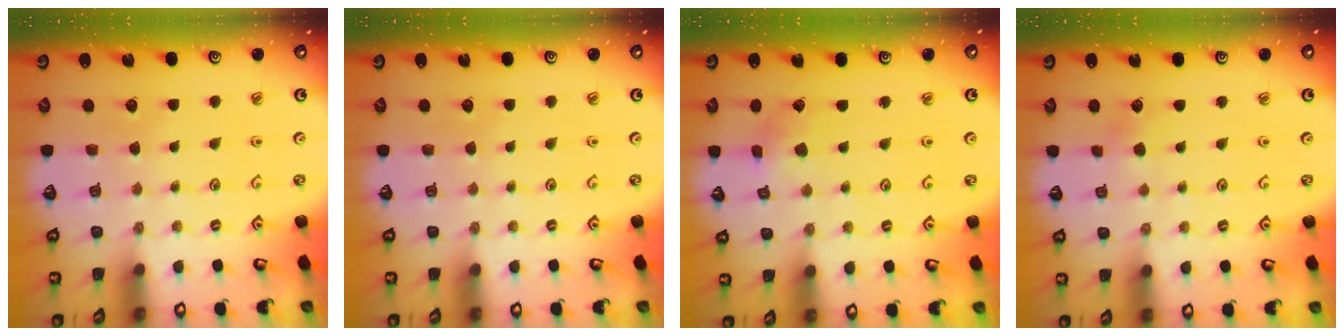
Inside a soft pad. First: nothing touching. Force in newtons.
{"total": 0.0}
{"total": 2.3, "press": 2.2, "slide": 0.4}
{"total": 2.5, "press": 2.5, "slide": 0.2}